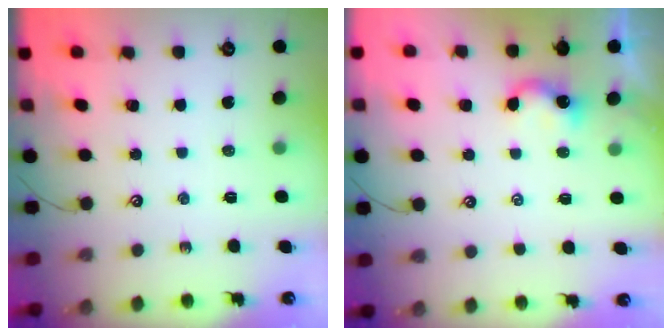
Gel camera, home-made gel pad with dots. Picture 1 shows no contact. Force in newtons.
{"total": 1.8, "press": 1.8, "slide": 0.3}